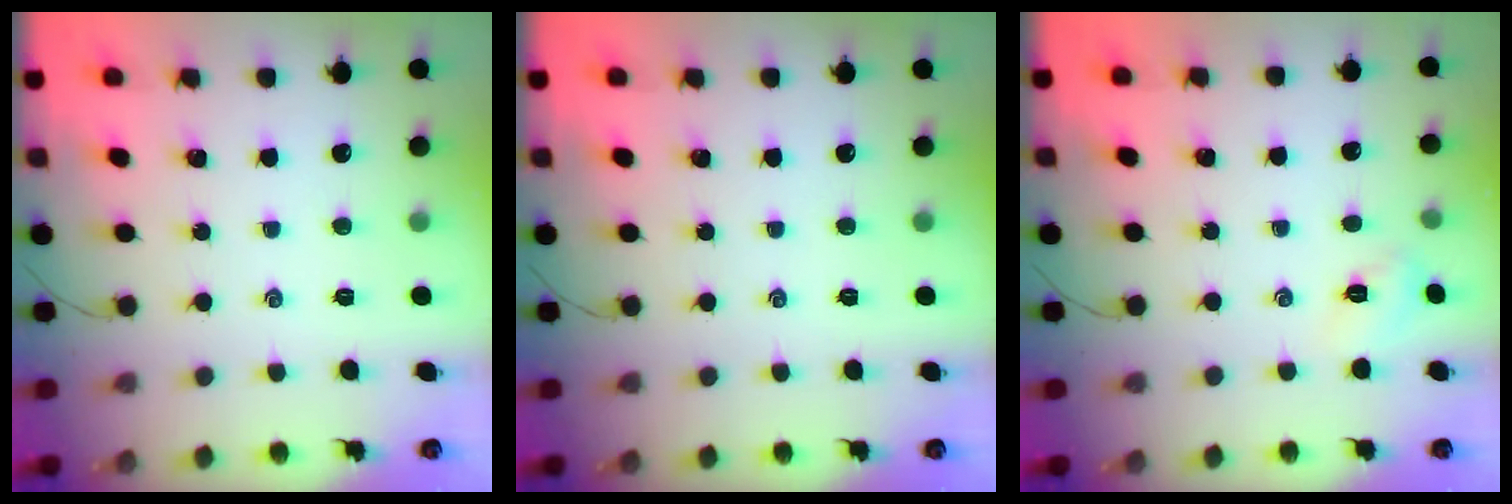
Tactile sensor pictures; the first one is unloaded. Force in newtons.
{"total": 0.0}
{"total": 4.1, "press": 3.9, "slide": 1.3}